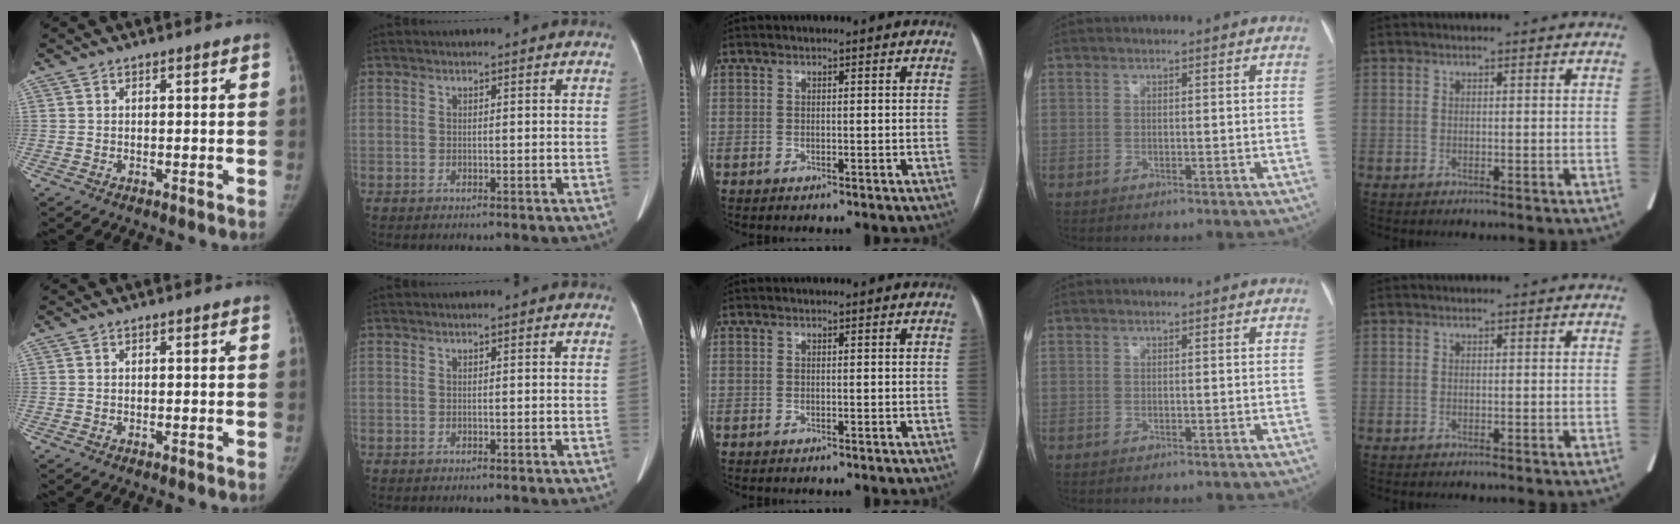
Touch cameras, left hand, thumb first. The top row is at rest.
{}